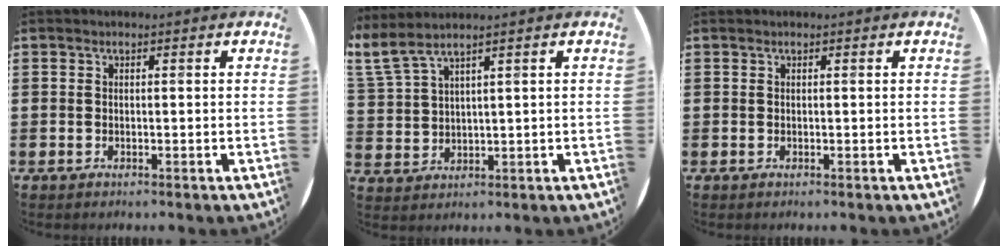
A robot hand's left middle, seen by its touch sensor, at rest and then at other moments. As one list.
[{"total": 3.4, "force": [2.7, 0.4, 2.0], "torque": [-0.048, -0.007, 0.047]}, {"total": 0.0}]